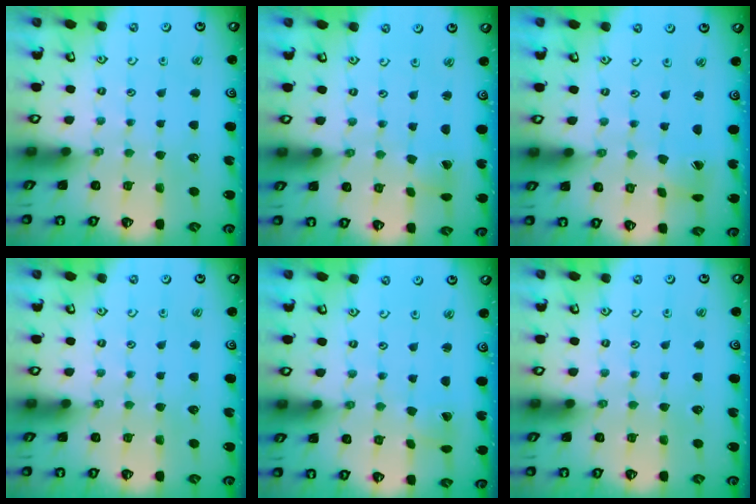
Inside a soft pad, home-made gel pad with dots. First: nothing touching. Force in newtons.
{"total": 0.9, "press": 0.9, "slide": 0.0}
{"total": 2.2, "press": 2.2, "slide": 0.1}
{"total": 0.0}
{"total": 1.5, "press": 1.5, "slide": 0.0}
{"total": 0.0}